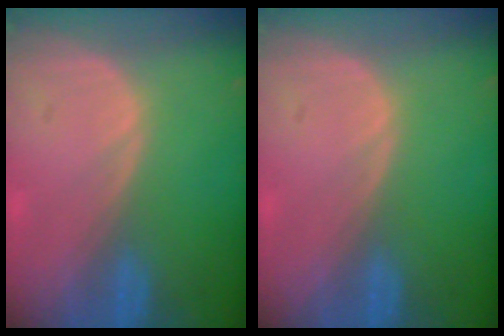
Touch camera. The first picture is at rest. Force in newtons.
{"total": 0.0}